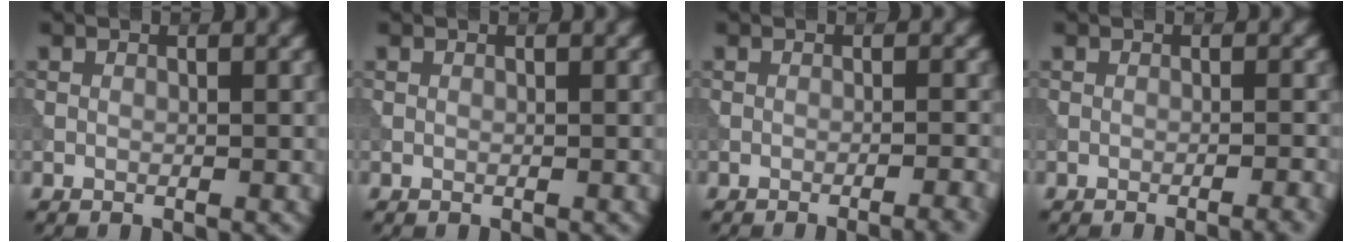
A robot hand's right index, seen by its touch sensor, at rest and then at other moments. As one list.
[{"total": 0.0}, {"total": 3.4, "force": [-2.3, 0.7, 2.4], "torque": [-0.026, 0.015, -0.035]}, {"total": 2.7, "force": [-1.7, 0.5, 2.0], "torque": [-0.023, 0.014, -0.027]}]